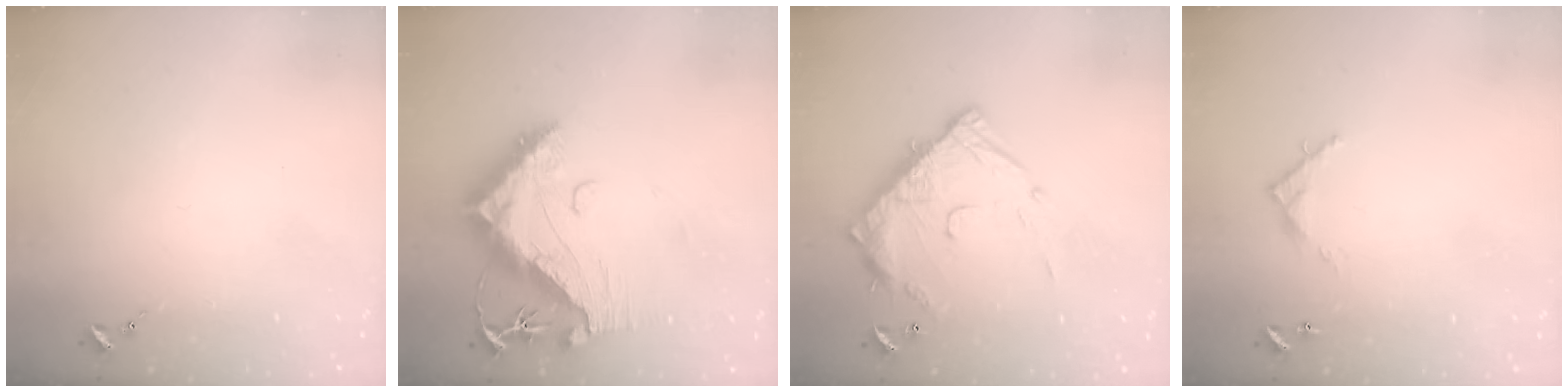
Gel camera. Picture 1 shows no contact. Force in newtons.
{"total": 16.5, "press": 16.4, "slide": 1.3}
{"total": 15.4, "press": 15.4, "slide": 1.4}
{"total": 5.5, "press": 5.5, "slide": 0.3}